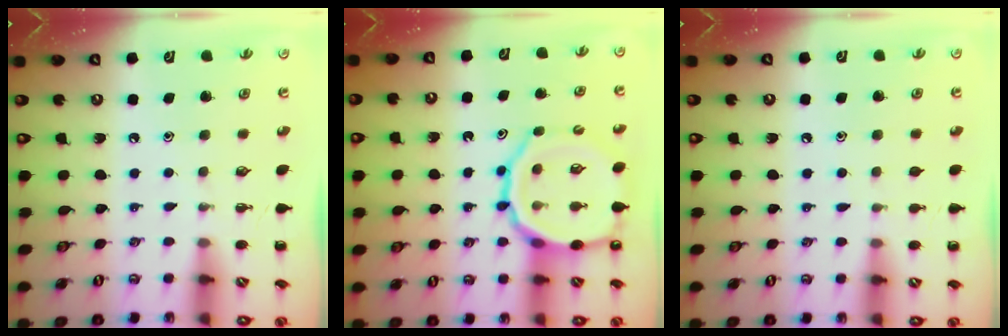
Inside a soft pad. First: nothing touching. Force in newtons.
{"total": 15.4, "press": 15.2, "slide": 2.4}
{"total": 4.6, "press": 4.4, "slide": 1.5}